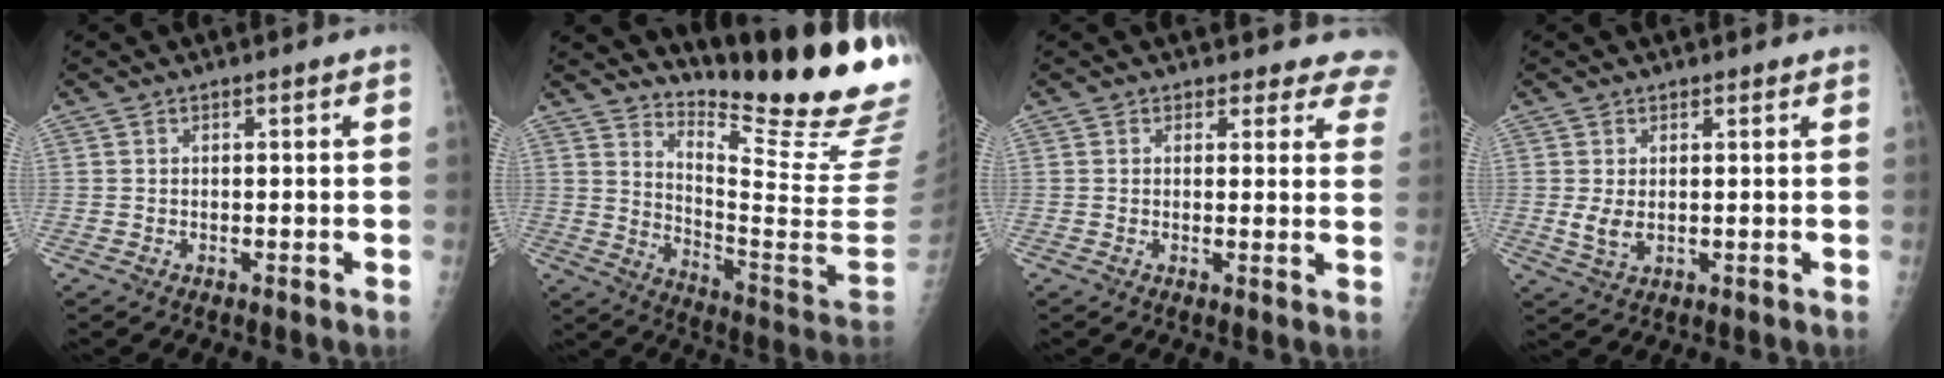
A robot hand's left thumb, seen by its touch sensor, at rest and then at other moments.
{"total": 21.3, "force": [18.3, 0.1, 10.8], "torque": [-0.146, -0.200, 0.259]}
{"total": 7.9, "force": [7.1, 3.5, 0.0], "torque": [0.061, -0.030, 0.042]}
{"total": 3.4, "force": [0.6, 2.2, 2.5], "torque": [-0.044, -0.011, 0.017]}